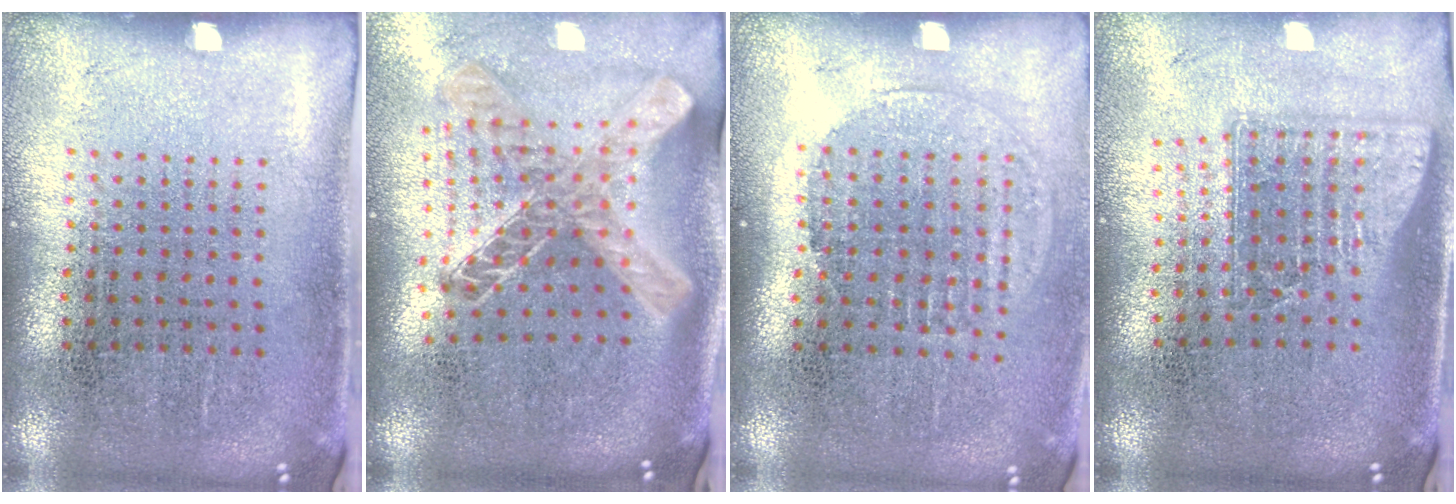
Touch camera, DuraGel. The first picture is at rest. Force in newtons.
{"total": 1.8, "press": 1.5, "slide": 0.9}
{"total": 1.4, "press": 1.1, "slide": 0.7}
{"total": 1.5, "press": 1.2, "slide": 1.0}